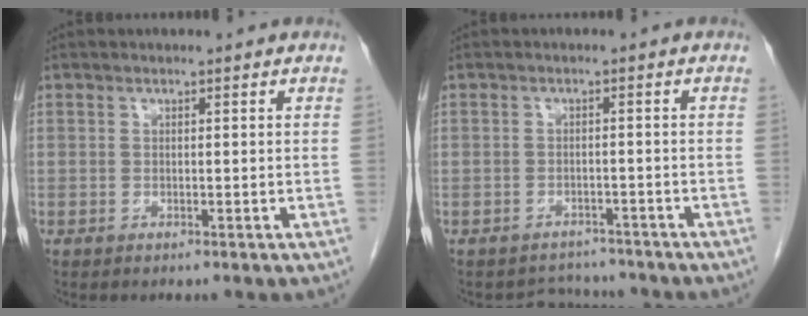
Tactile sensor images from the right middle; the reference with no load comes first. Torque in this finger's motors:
{"motor_torque": [-0.29, -0.30, -0.27, -0.06]}